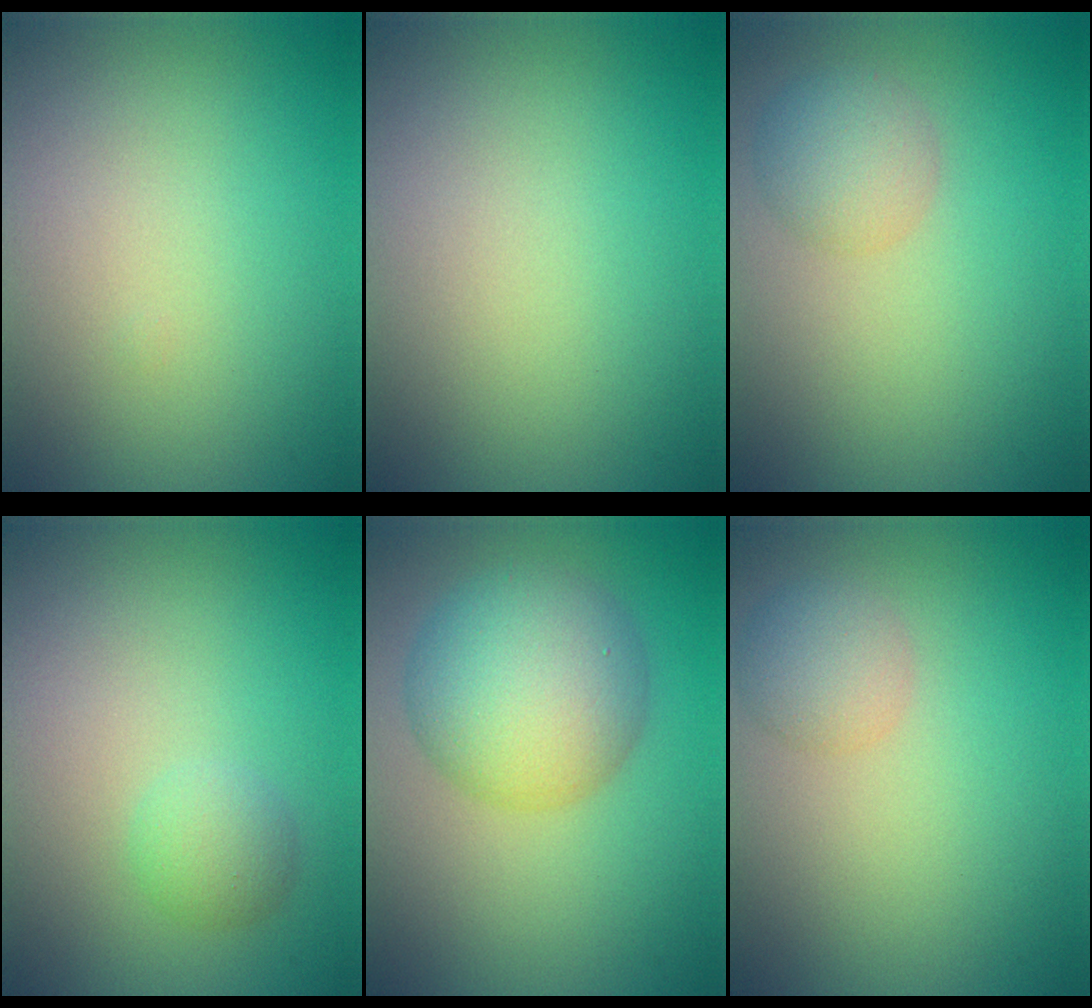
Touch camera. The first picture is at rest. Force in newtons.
{"total": 0.0}
{"total": 2.1, "press": 2.1, "slide": 0.2}
{"total": 1.8, "press": 1.8, "slide": 0.0}
{"total": 7.5, "press": 7.5, "slide": 0.0}
{"total": 2.2, "press": 2.2, "slide": 0.1}